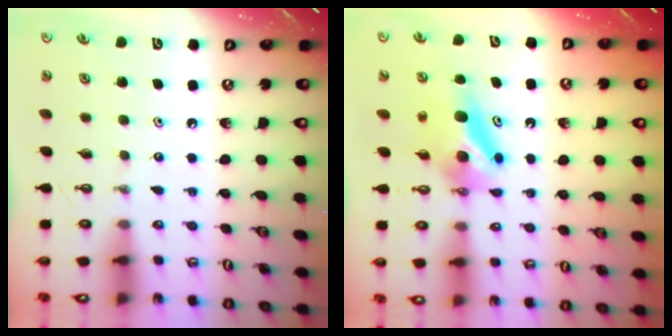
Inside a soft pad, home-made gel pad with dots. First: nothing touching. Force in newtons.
{"total": 6.5, "press": 6.4, "slide": 1.3}